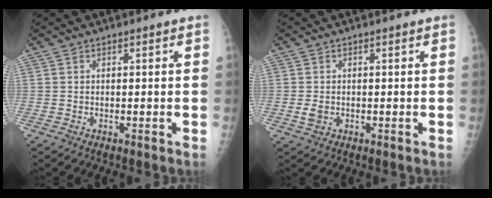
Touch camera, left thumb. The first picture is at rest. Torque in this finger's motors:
{"motor_torque": [-0.32, 0.27, 0.25, 0.06, 0.08]}